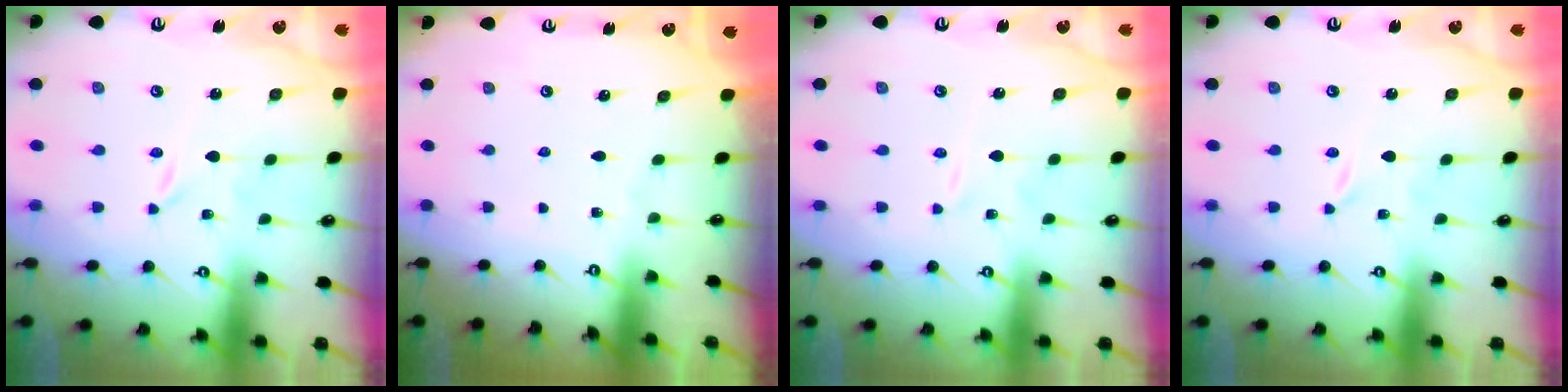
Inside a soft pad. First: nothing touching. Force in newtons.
{"total": 0.0}
{"total": 1.6, "press": 1.6, "slide": 0.2}
{"total": 0.0}